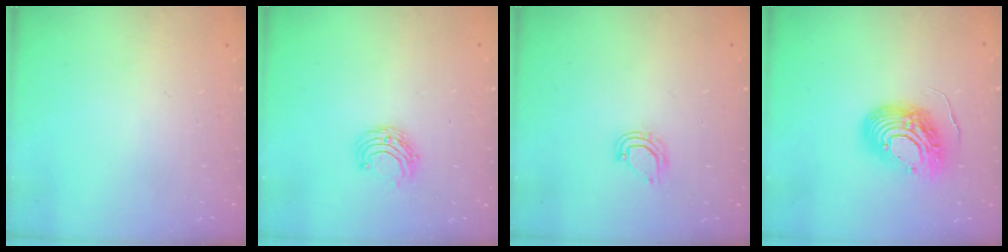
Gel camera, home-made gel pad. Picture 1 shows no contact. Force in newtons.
{"total": 6.5, "press": 6.5, "slide": 0.6}
{"total": 6.5, "press": 6.5, "slide": 1.1}
{"total": 15.0, "press": 14.9, "slide": 1.9}